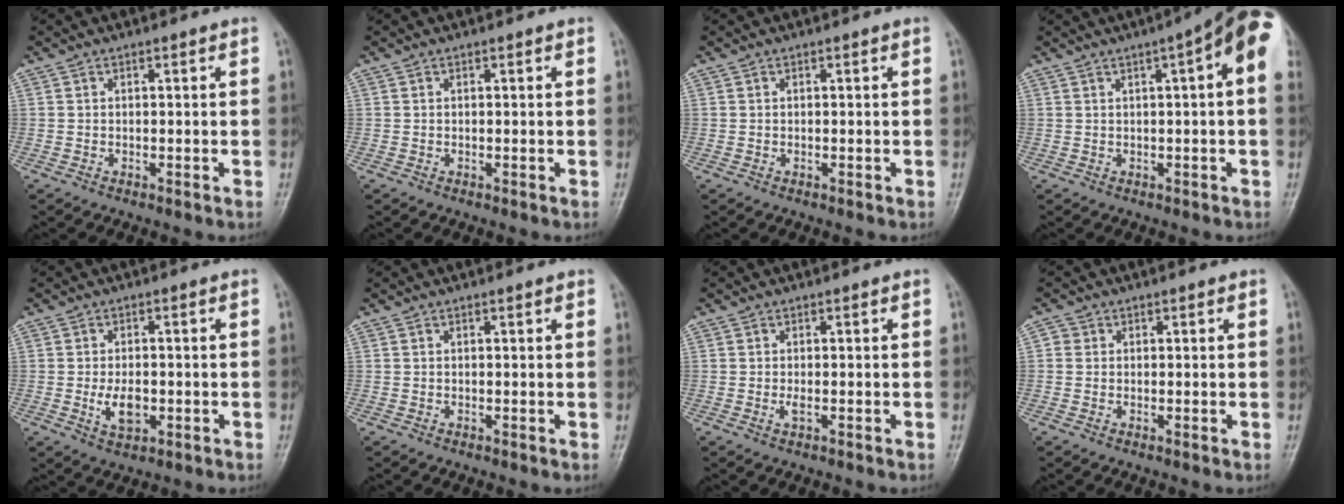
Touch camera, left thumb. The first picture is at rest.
{"total": 0.0}
{"total": 0.0}
{"total": 11.0, "force": [3.2, 2.0, 10.3], "torque": [-0.133, 0.026, 0.033]}
{"total": 4.9, "force": [-1.0, 2.8, 3.9], "torque": [-0.063, -0.003, -0.012]}
{"total": 0.7, "force": [0.4, 0.2, 0.5], "torque": [-0.007, 0.000, 0.003]}
{"total": 1.0, "force": [-0.2, 0.3, 0.9], "torque": [-0.018, -0.002, -0.003]}
{"total": 1.7, "force": [0.3, 1.6, 0.4], "torque": [0.004, 0.002, 0.000]}